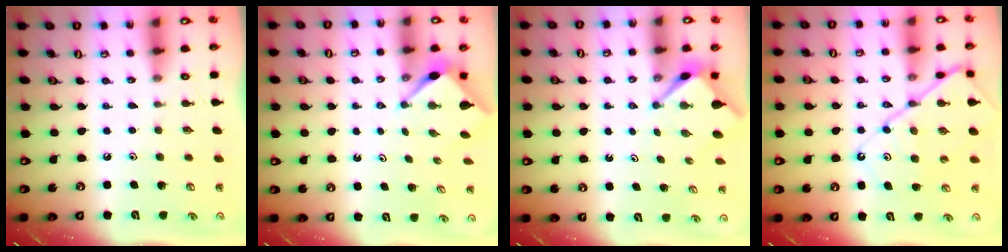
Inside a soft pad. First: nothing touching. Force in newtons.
{"total": 3.0, "press": 3.0, "slide": 0.3}
{"total": 2.9, "press": 2.9, "slide": 0.2}
{"total": 13.1, "press": 13.1, "slide": 1.3}